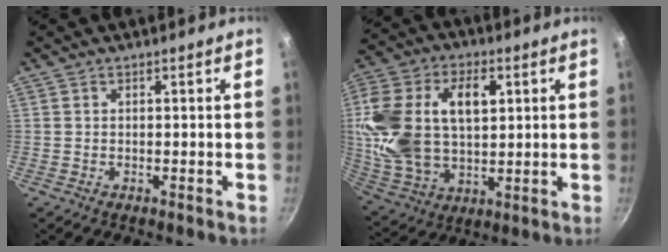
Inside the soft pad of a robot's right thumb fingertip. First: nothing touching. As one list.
[{"total": 21.2, "force": [4.0, 13.4, 15.9], "torque": [-0.306, 0.002, 0.077]}]